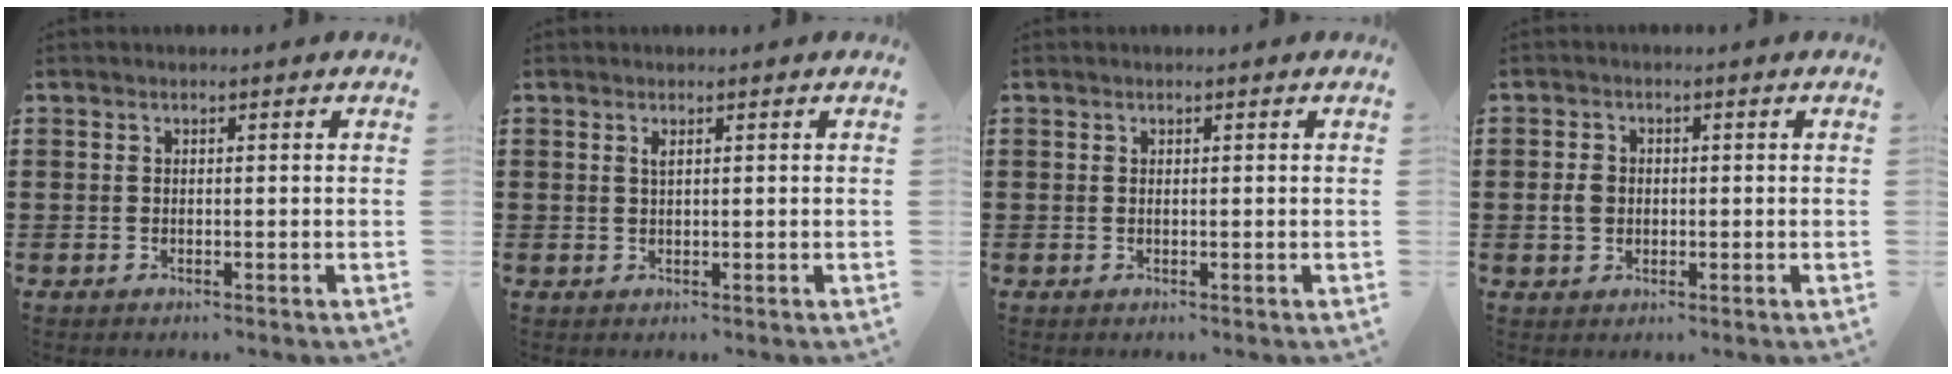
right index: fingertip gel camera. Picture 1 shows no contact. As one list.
[{"total": 0.8, "force": [0.4, 0.2, 0.7], "torque": [-0.015, 0.001, 0.008]}, {"total": 0.0}, {"total": 2.7, "force": [-0.1, 2.1, 1.6], "torque": [-0.036, 0.007, -0.004]}]